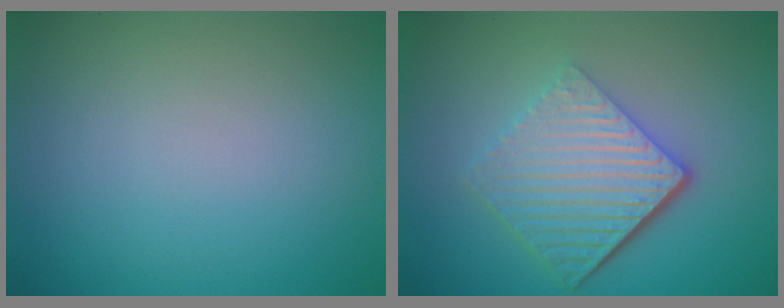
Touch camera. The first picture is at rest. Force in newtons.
{"total": 6.8, "press": 4.4, "slide": 5.2}